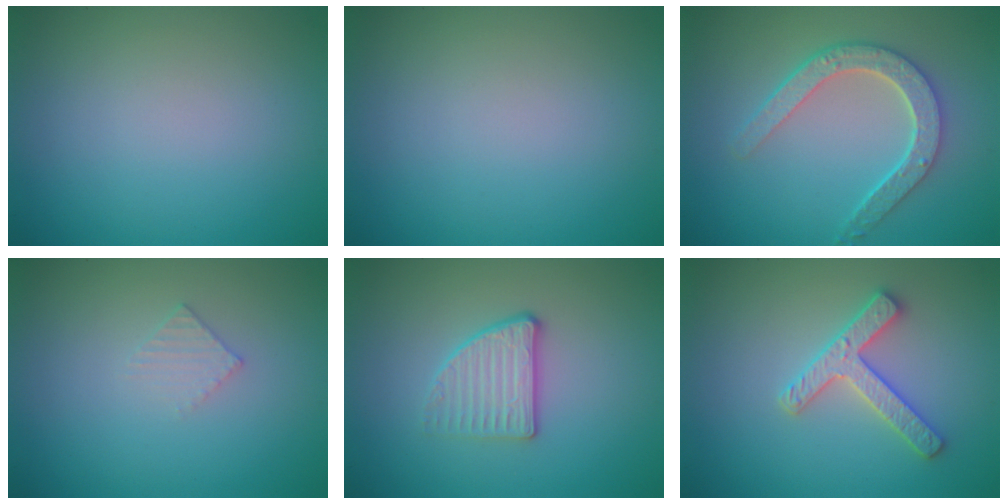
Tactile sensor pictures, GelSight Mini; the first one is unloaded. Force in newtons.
{"total": 0.0}
{"total": 4.7, "press": 3.7, "slide": 2.9}
{"total": 1.1, "press": 1.1, "slide": 0.0}
{"total": 2.8, "press": 2.5, "slide": 1.2}
{"total": 2.9, "press": 2.9, "slide": 0.5}